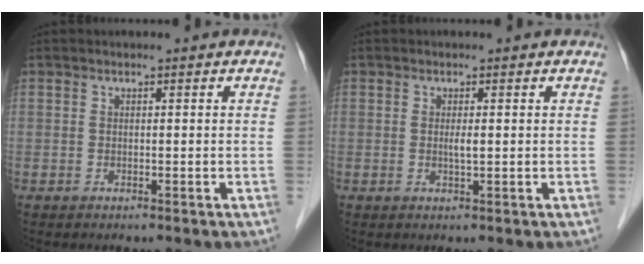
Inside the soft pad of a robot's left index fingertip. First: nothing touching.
{"total": 1.1, "force": [0.2, 0.1, 1.0], "torque": [-0.024, -0.002, 0.003]}